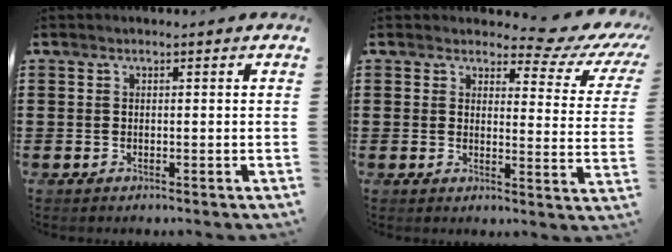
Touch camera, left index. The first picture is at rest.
{"total": 5.3, "force": [4.3, 1.5, 2.8], "torque": [-0.052, -0.022, 0.068]}